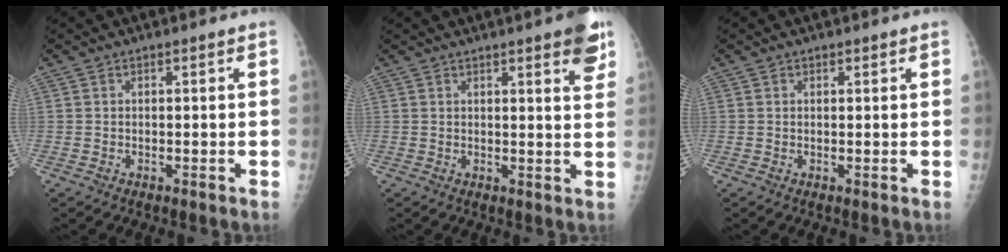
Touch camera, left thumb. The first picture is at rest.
{"total": 6.8, "force": [3.9, 1.4, 5.3], "torque": [-0.053, -0.014, 0.045]}
{"total": 0.6, "force": [0.5, 0.4, 0.1], "torque": [0.003, -0.003, 0.005]}